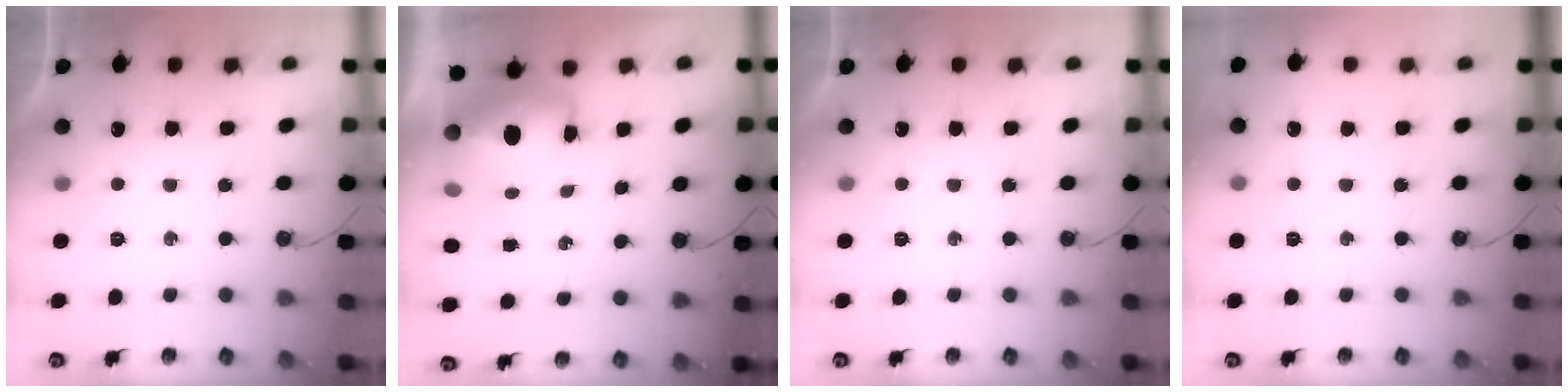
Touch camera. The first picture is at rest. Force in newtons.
{"total": 11.4, "press": 11.3, "slide": 1.1}
{"total": 0.0}
{"total": 0.0}